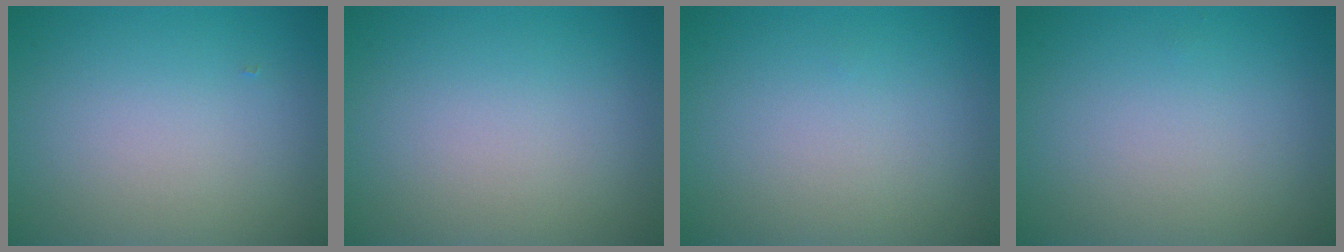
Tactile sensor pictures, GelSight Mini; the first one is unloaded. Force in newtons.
{"total": 0.0}
{"total": 0.0}
{"total": 0.0}